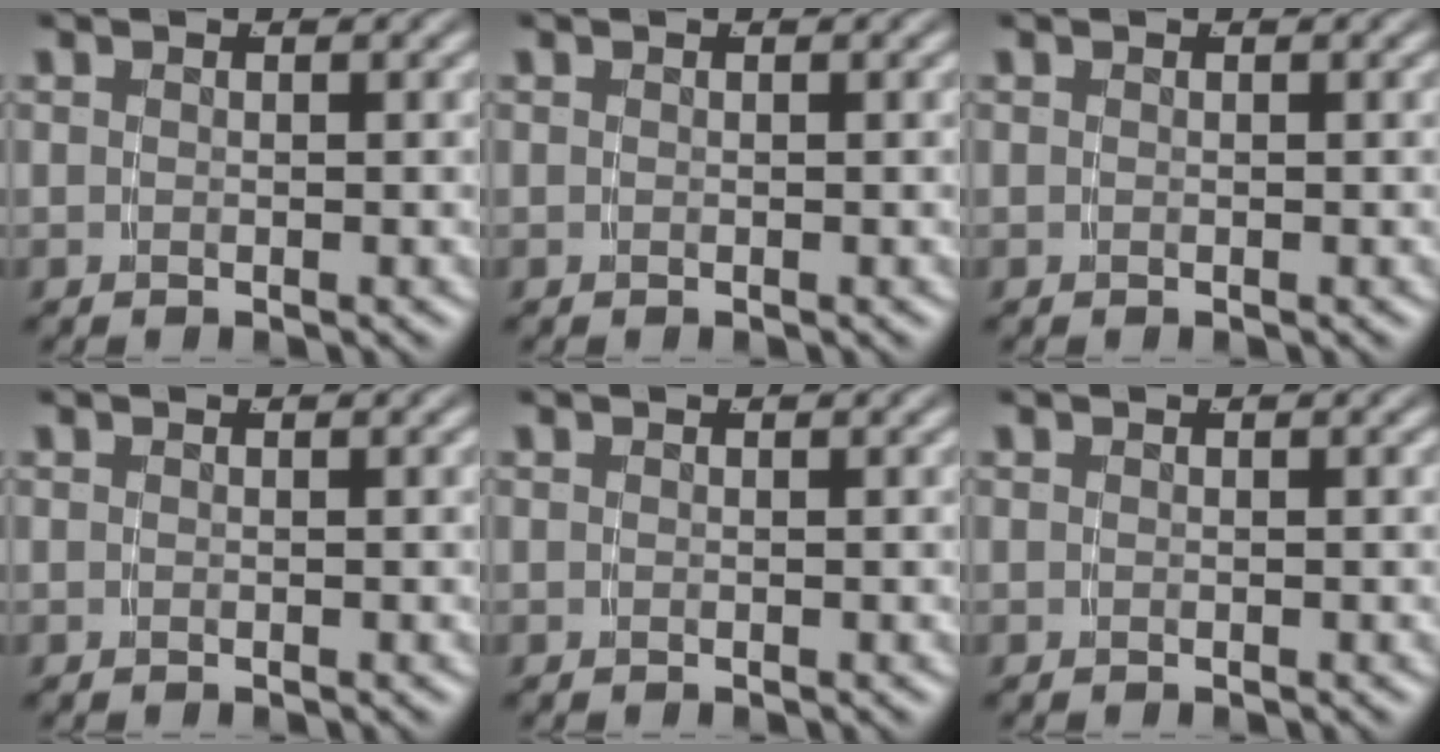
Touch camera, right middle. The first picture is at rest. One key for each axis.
{"total": 0.0}
{"total": 0.0}
{"total": 0.0}
{"total": 0.0}
{"total": 0.0}